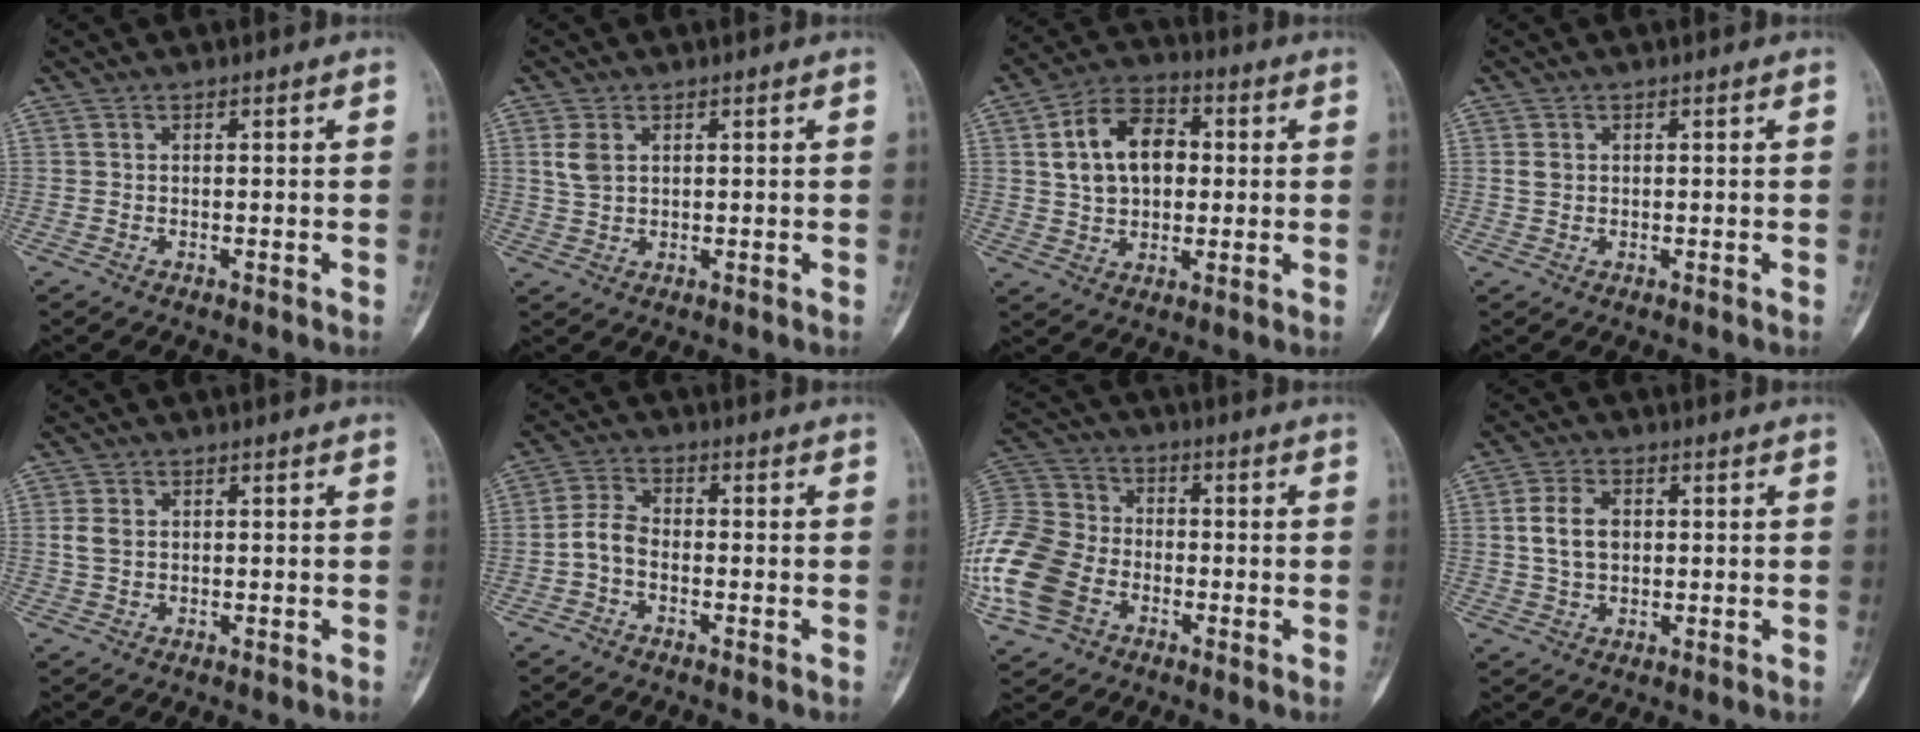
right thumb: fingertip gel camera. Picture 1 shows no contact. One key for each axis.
{"total": 3.5, "fx": 1.2, "fy": 2.3, "fz": 2.4, "tx": -0.050, "ty": 0.002, "tz": 0.029}
{"total": 12.9, "fx": 2.2, "fy": 8.7, "fz": 9.2, "tx": -0.131, "ty": 0.014, "tz": 0.033}
{"total": 1.6, "fx": 0.3, "fy": 1.3, "fz": 0.9, "tx": -0.016, "ty": 0.002, "tz": 0.010}
{"total": 2.6, "fx": 0.3, "fy": 1.9, "fz": 1.7, "tx": -0.038, "ty": 0.002, "tz": 0.009}
{"total": 4.4, "fx": -1.5, "fy": 2.7, "fz": 3.1, "tx": -0.062, "ty": 0.018, "tz": -0.039}
{"total": 19.4, "fx": -6.2, "fy": 14.4, "fz": 11.4, "tx": -0.265, "ty": 0.030, "tz": -0.121}
{"total": 6.4, "fx": 0.7, "fy": 4.4, "fz": 4.5, "tx": -0.077, "ty": 0.004, "tz": 0.013}